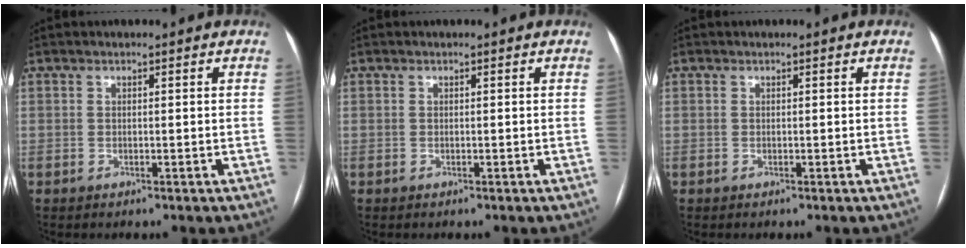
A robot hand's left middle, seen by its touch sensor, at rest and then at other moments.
{"total": 0.0}
{"total": 0.0}